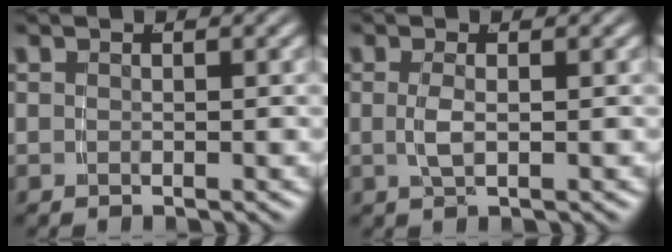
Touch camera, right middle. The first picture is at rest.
{"total": 1.4, "force": [-0.1, -0.2, 1.4], "torque": [-0.035, -0.007, 0.007]}